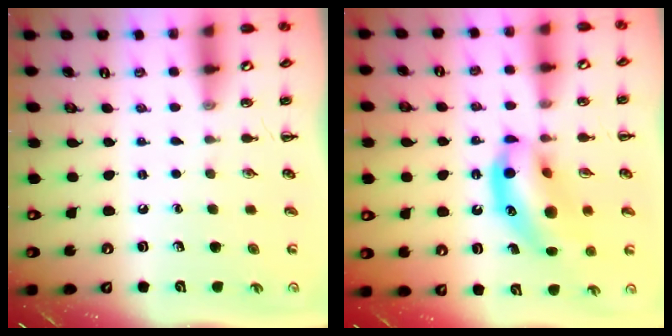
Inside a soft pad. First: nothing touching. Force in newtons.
{"total": 15.2, "press": 14.8, "slide": 3.3}